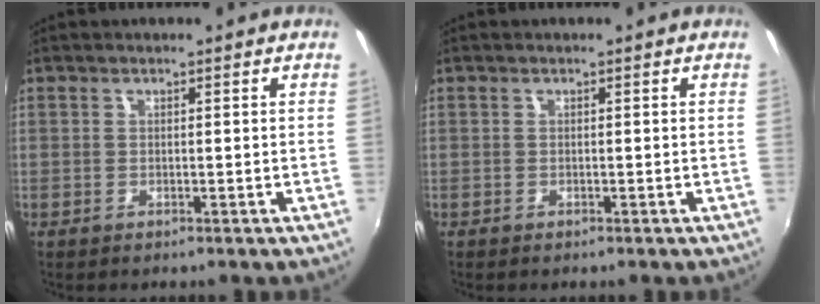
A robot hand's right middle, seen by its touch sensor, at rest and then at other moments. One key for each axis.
{"total": 0.0}